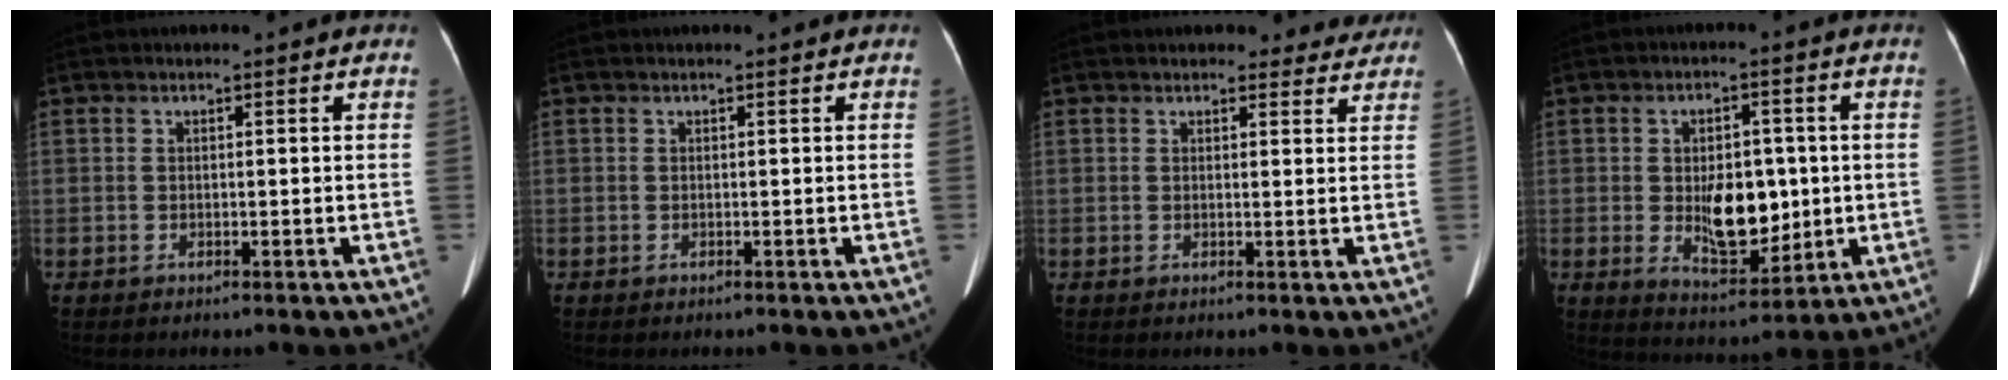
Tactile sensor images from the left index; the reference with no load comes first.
{"total": 0.0}
{"total": 5.7, "force": [5.2, 2.1, 0.6], "torque": [0.016, -0.001, 0.043]}
{"total": 9.0, "force": [-0.4, 4.8, 7.6], "torque": [-0.125, -0.003, 0.002]}